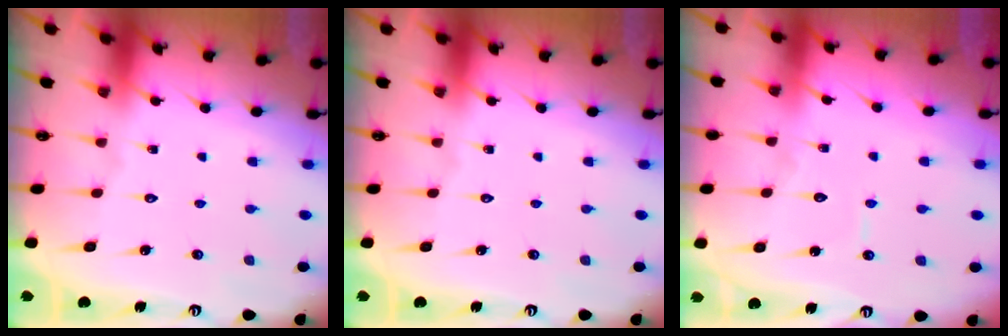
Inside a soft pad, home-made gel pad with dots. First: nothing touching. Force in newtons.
{"total": 0.0}
{"total": 4.6, "press": 4.6, "slide": 0.5}